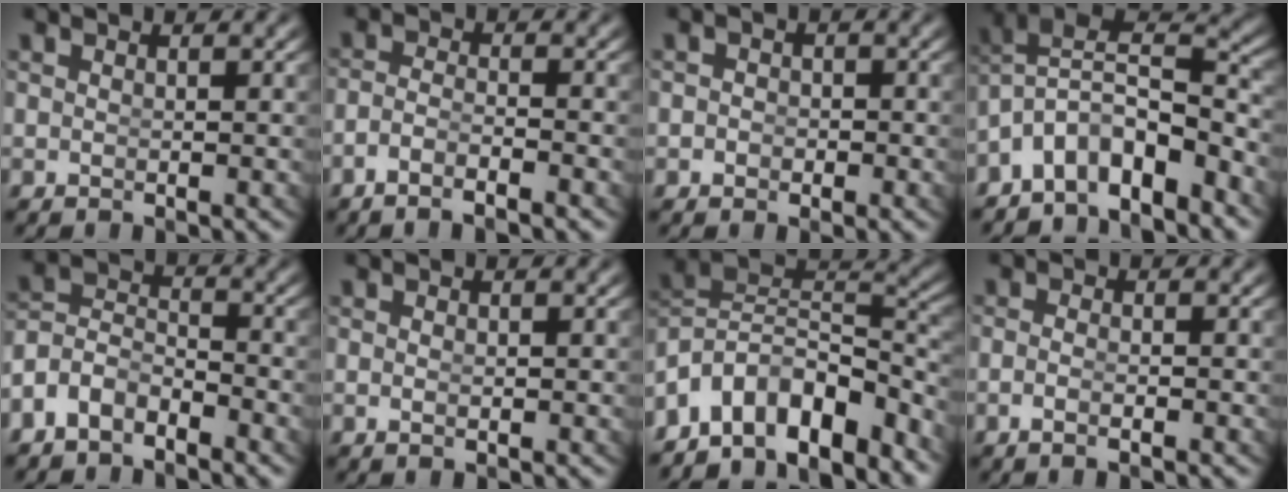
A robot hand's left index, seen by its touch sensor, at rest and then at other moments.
{"total": 3.0, "force": [-2.4, 0.8, 1.6], "torque": [-0.038, -0.013, -0.037]}
{"total": 1.0, "force": [-0.8, 0.6, 0.2], "torque": [0.003, -0.011, -0.012]}
{"total": 10.4, "force": [-4.3, 8.1, 4.9], "torque": [-0.117, -0.039, -0.069]}
{"total": 5.7, "force": [-2.8, 4.6, 1.9], "torque": [-0.058, -0.026, -0.050]}
{"total": 0.6, "force": [-0.3, -0.1, 0.5], "torque": [-0.013, -0.010, 0.000]}
{"total": 14.5, "force": [-5.5, 10.8, 7.9], "torque": [-0.169, -0.048, -0.083]}
{"total": 1.8, "force": [-1.3, 0.0, 1.2], "torque": [-0.031, -0.011, -0.017]}